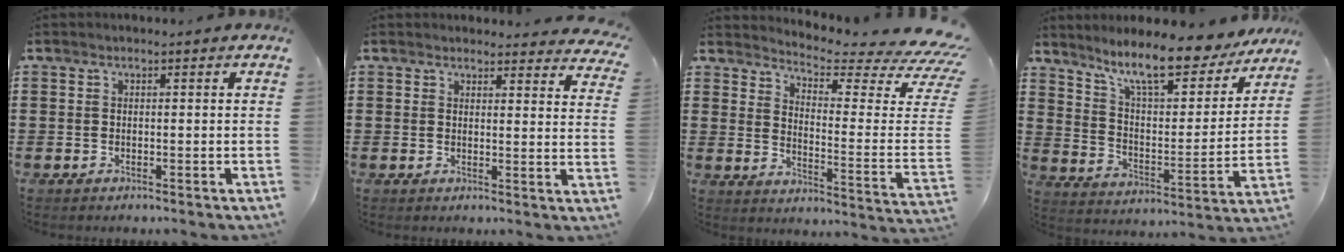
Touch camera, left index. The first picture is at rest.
{"total": 2.9, "force": [2.9, 0.3, 0.4], "torque": [-0.002, -0.017, 0.051]}
{"total": 4.5, "force": [3.9, -0.1, 2.2], "torque": [-0.051, -0.055, 0.059]}
{"total": 11.0, "force": [9.2, 1.2, 5.9], "torque": [-0.131, -0.052, 0.154]}